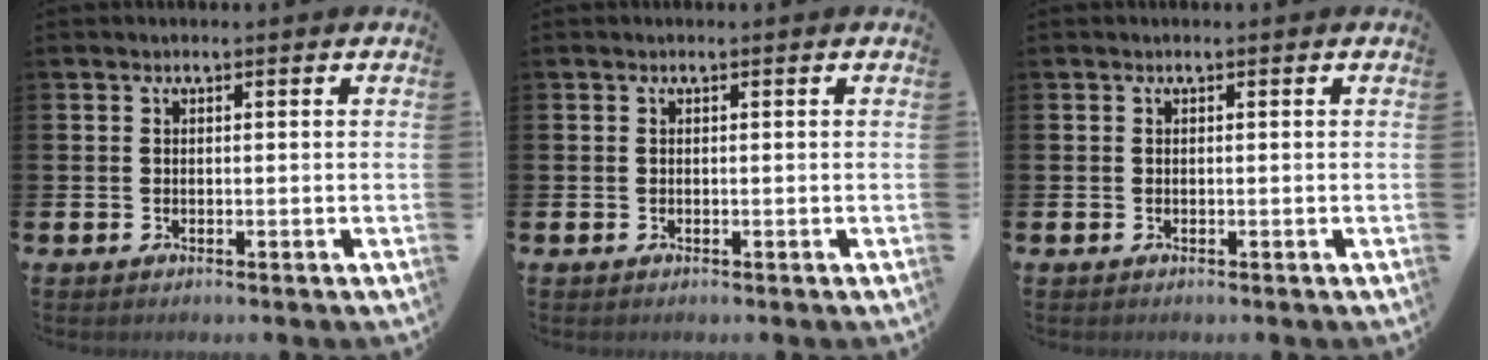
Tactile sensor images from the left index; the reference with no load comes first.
{"total": 0.0}
{"total": 0.0}